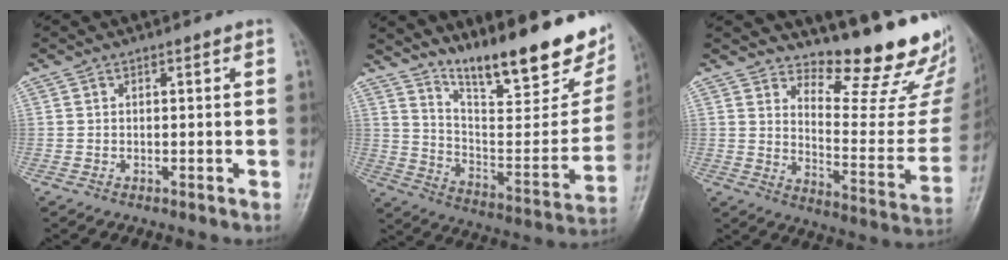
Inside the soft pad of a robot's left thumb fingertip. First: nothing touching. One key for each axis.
{"total": 25.4, "fx": 18.3, "fy": 6.3, "fz": 16.5, "tx": -0.212, "ty": -0.094, "tz": 0.281}
{"total": 18.5, "fx": 16.1, "fy": 4.7, "fz": 7.7, "tx": -0.060, "ty": -0.157, "tz": 0.213}